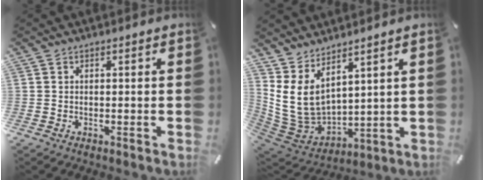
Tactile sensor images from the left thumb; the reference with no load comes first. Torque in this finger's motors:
{"motor_torque": [1.76, 1.01, 1.52, -1.25, 0.17]}